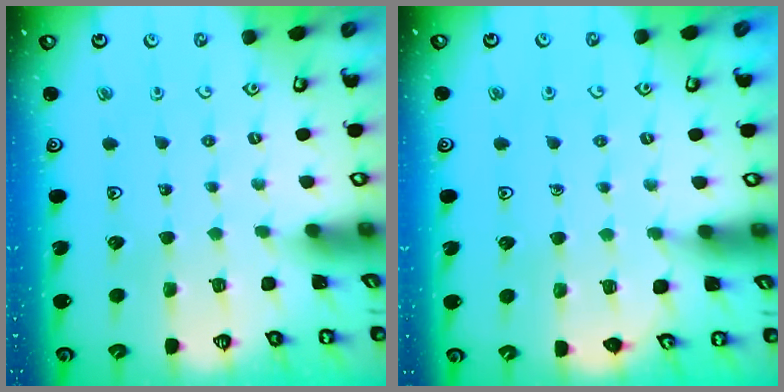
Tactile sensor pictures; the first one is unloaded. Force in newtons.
{"total": 8.1, "press": 7.8, "slide": 2.3}